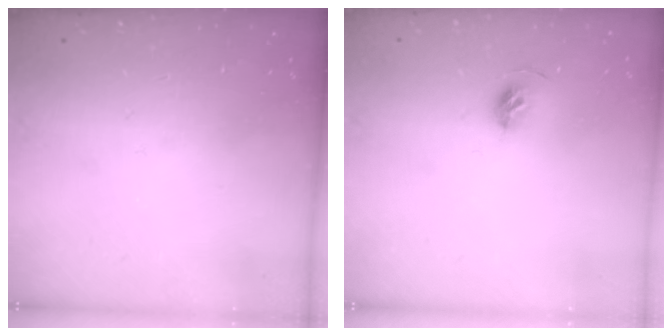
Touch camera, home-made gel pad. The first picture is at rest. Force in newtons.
{"total": 6.2, "press": 6.1, "slide": 1.2}